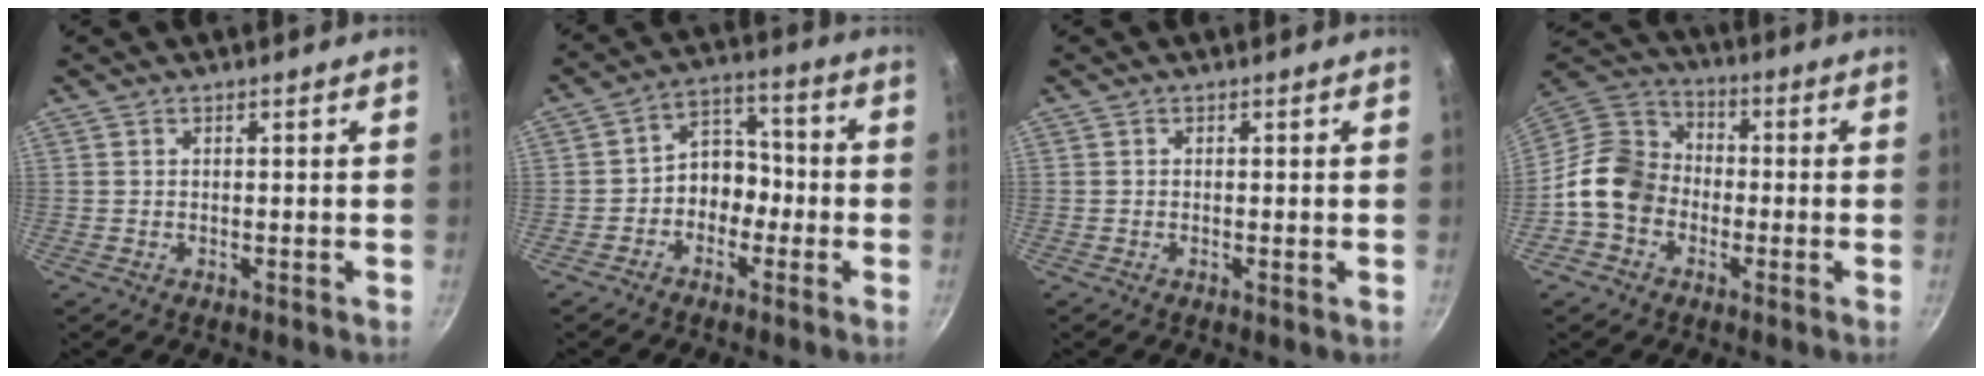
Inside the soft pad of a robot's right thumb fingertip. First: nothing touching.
{"total": 7.5, "force": [-2.5, 5.9, 3.9], "torque": [-0.010, 0.046, -0.050]}
{"total": 0.6, "force": [-0.2, 0.1, 0.5], "torque": [-0.009, -0.001, -0.005]}
{"total": 11.7, "force": [-3.1, 9.6, 6.0], "torque": [-0.078, 0.038, -0.079]}